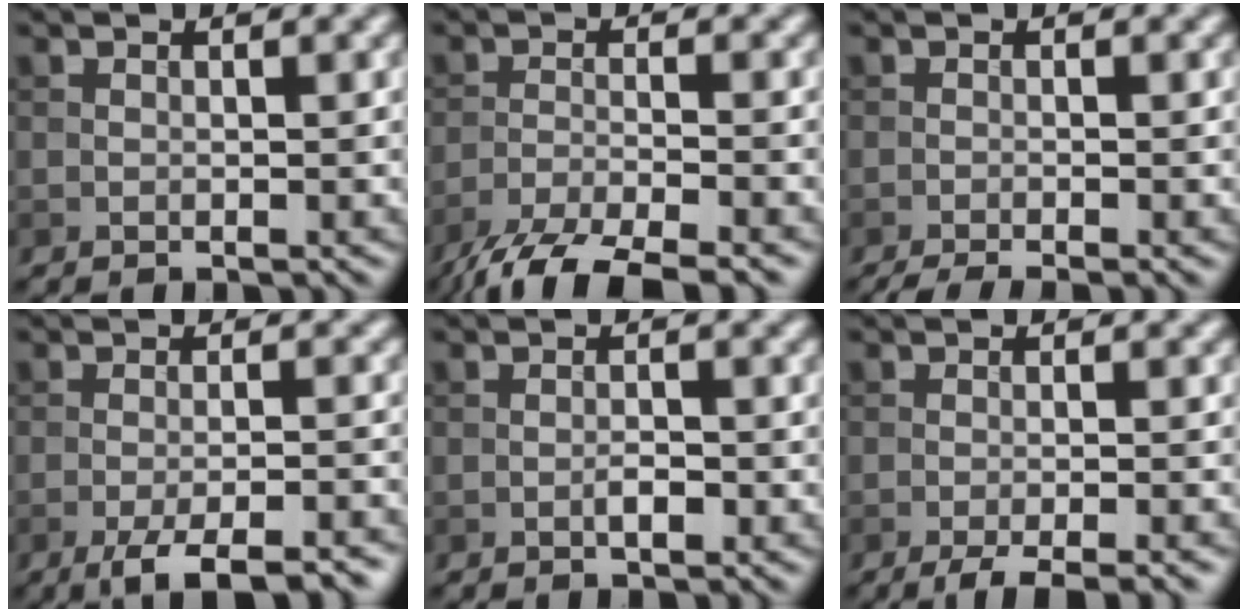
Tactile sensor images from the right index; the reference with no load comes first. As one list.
[{"total": 6.9, "force": [-5.5, 1.4, 4.0], "torque": [-0.068, -0.010, -0.107]}, {"total": 3.3, "force": [-2.4, 0.5, 2.2], "torque": [-0.034, 0.000, -0.046]}, {"total": 6.3, "force": [-4.3, 1.5, 4.4], "torque": [-0.065, -0.007, -0.065]}, {"total": 1.3, "force": [-0.6, 0.4, 1.1], "torque": [-0.020, 0.000, -0.010]}, {"total": 4.1, "force": [-2.8, 0.8, 2.9], "torque": [-0.040, 0.000, -0.047]}]